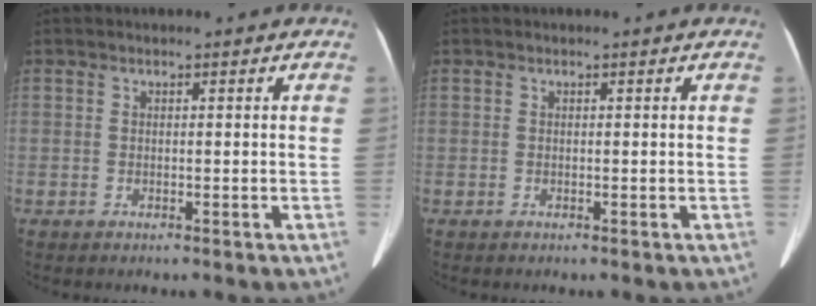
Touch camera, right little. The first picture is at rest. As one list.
[{"total": 0.0}]